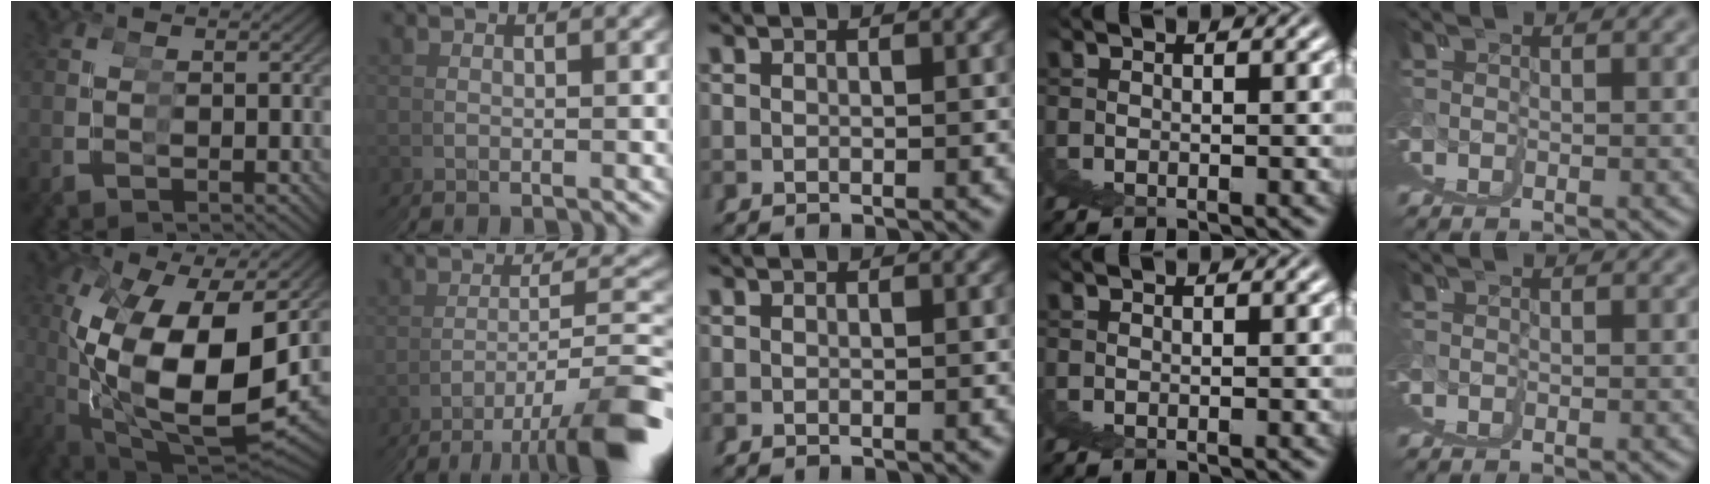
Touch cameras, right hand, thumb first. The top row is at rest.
{"thumb": {"total": 17.9, "force": [-0.7, 11.1, 14.1], "torque": [-0.290, -0.027, 0.017]}, "index": {"total": 8.6, "force": [-5.5, 0.2, 6.7], "torque": [-0.083, 0.004, -0.082]}}